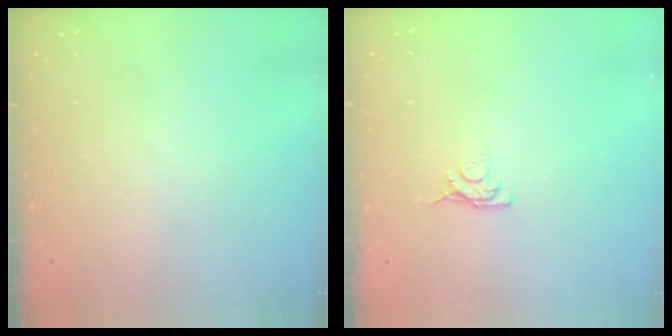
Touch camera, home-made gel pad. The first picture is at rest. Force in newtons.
{"total": 4.6, "press": 4.6, "slide": 0.8}